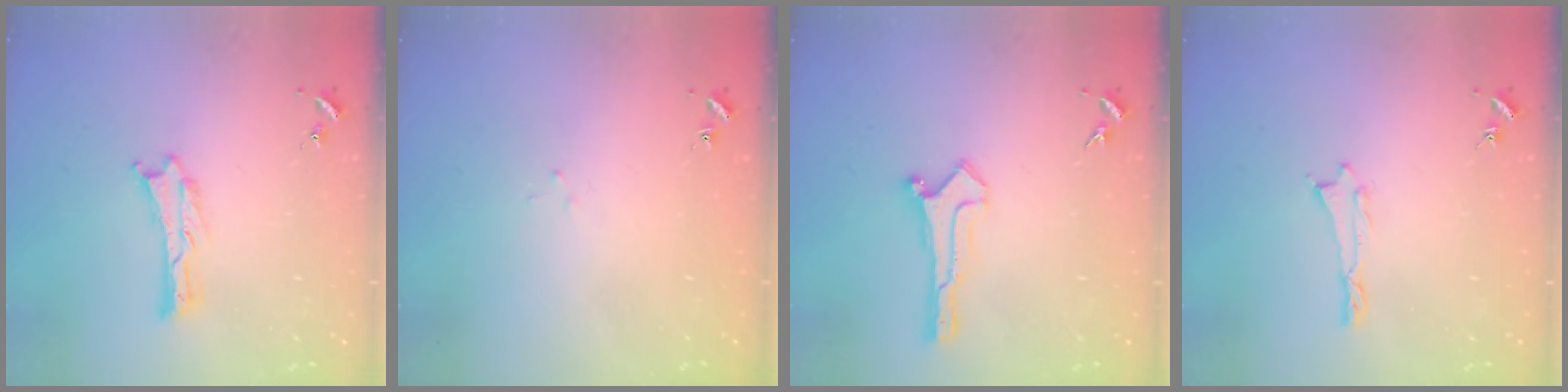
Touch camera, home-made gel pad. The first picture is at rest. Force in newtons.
{"total": 1.8, "press": 1.8, "slide": 0.1}
{"total": 0.0}
{"total": 0.0}